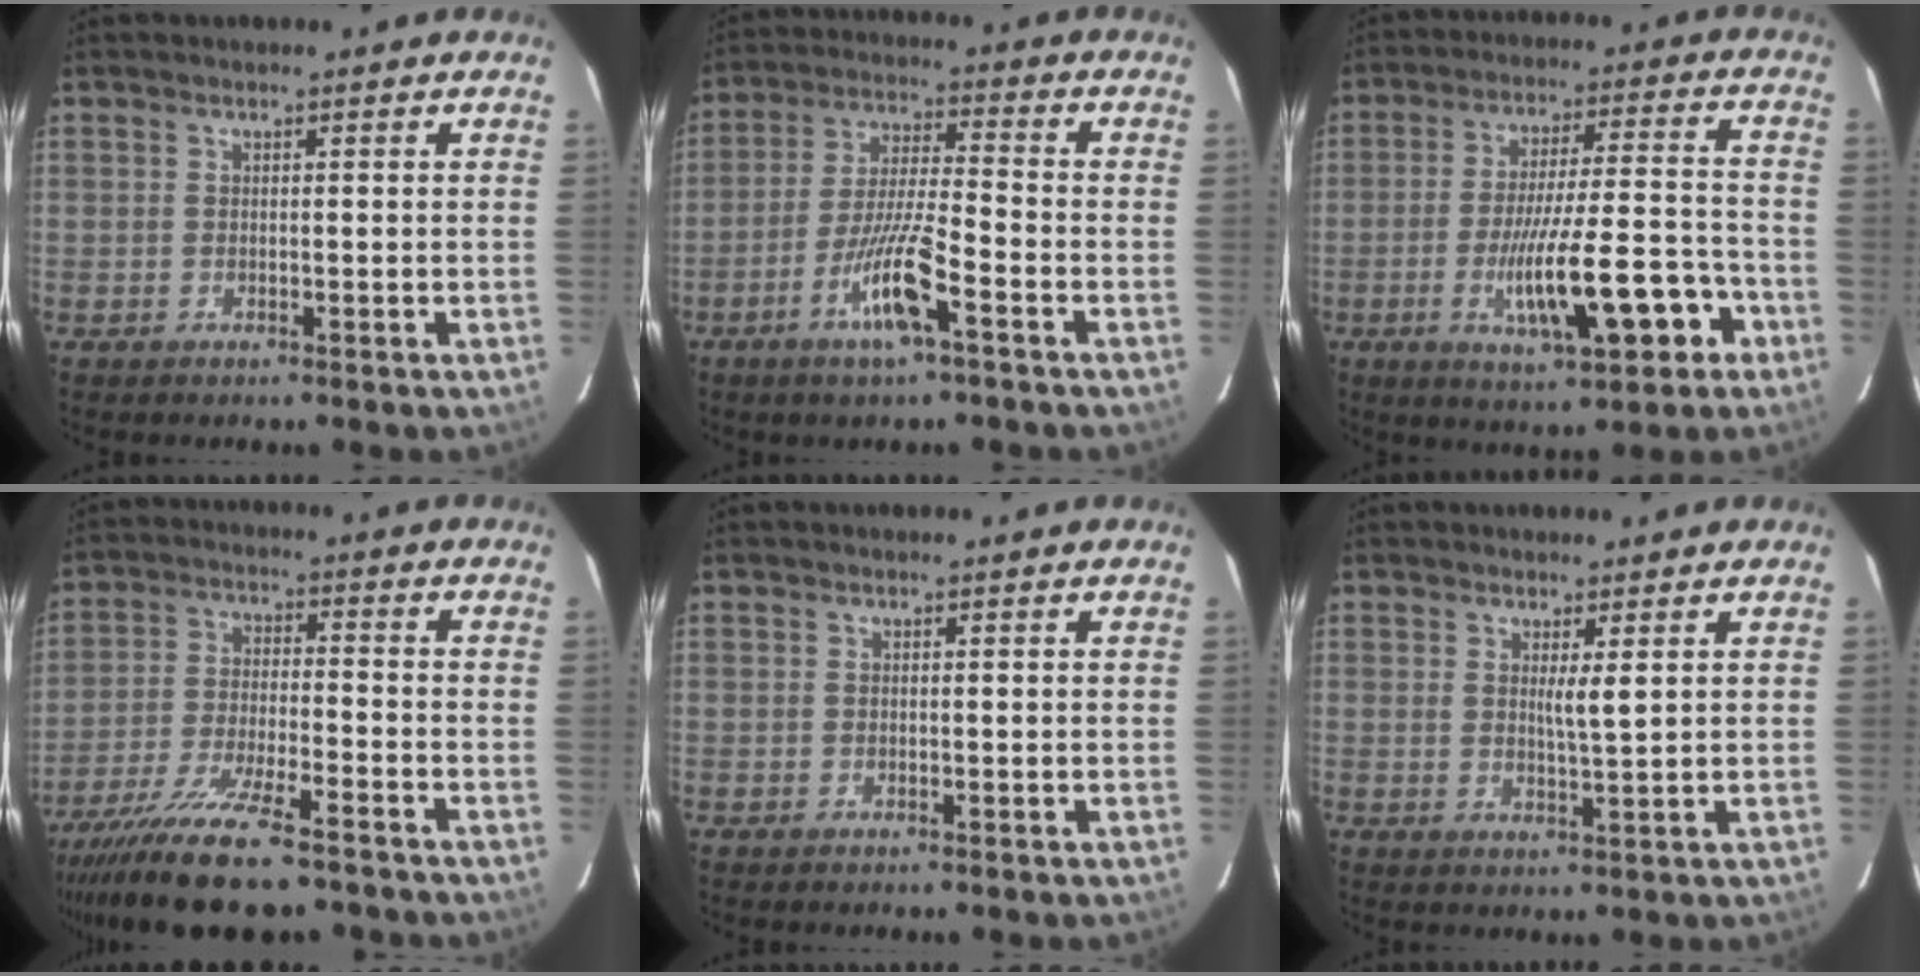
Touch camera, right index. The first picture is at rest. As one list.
[{"total": 10.0, "force": [-4.9, 0.7, 8.6], "torque": [-0.167, -0.007, -0.092]}, {"total": 14.8, "force": [-5.8, 2.5, 13.4], "torque": [-0.226, 0.004, -0.083]}, {"total": 14.6, "force": [-11.4, 1.7, 8.9], "torque": [-0.169, -0.038, -0.196]}, {"total": 0.0}, {"total": 2.5, "force": [0.9, 0.0, 2.4], "torque": [-0.046, -0.010, 0.018]}]